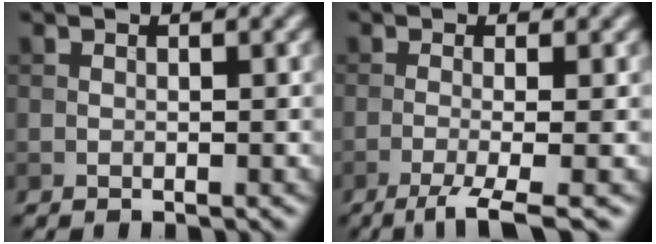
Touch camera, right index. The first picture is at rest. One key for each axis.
{"total": 4.2, "fx": -2.1, "fy": 0.8, "fz": 3.6, "tx": -0.055, "ty": -0.002, "tz": -0.047}